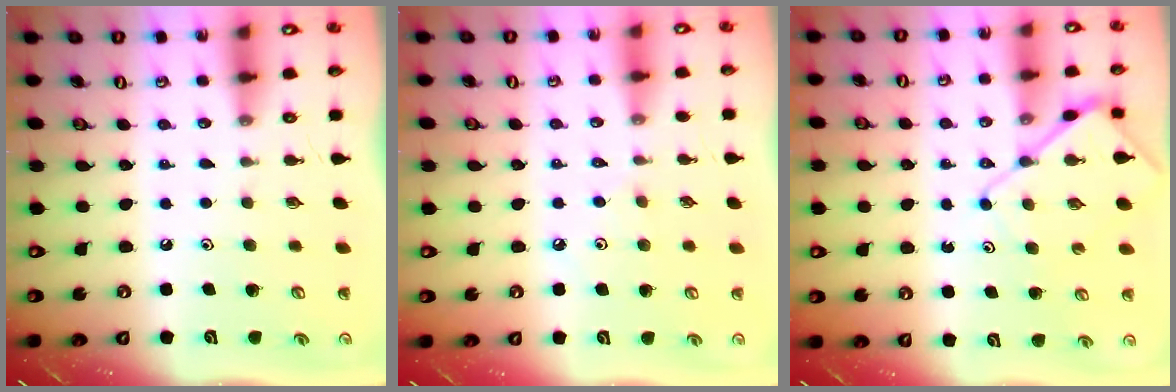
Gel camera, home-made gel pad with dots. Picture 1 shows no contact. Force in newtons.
{"total": 5.4, "press": 5.3, "slide": 1.0}
{"total": 9.3, "press": 9.3, "slide": 0.9}